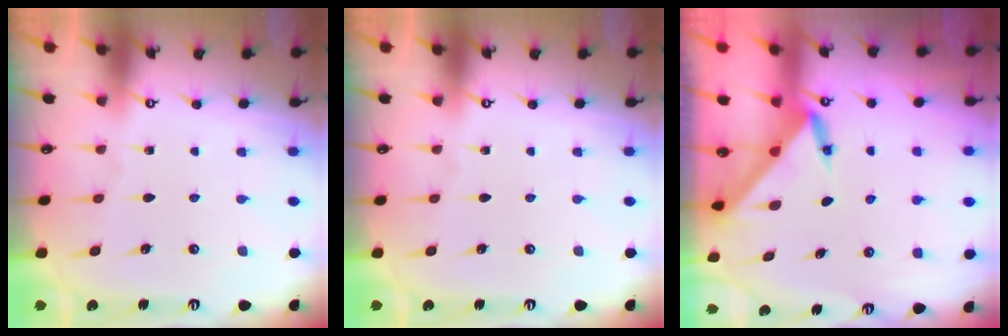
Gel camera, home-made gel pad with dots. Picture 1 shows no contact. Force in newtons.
{"total": 0.0}
{"total": 3.4, "press": 3.4, "slide": 0.1}